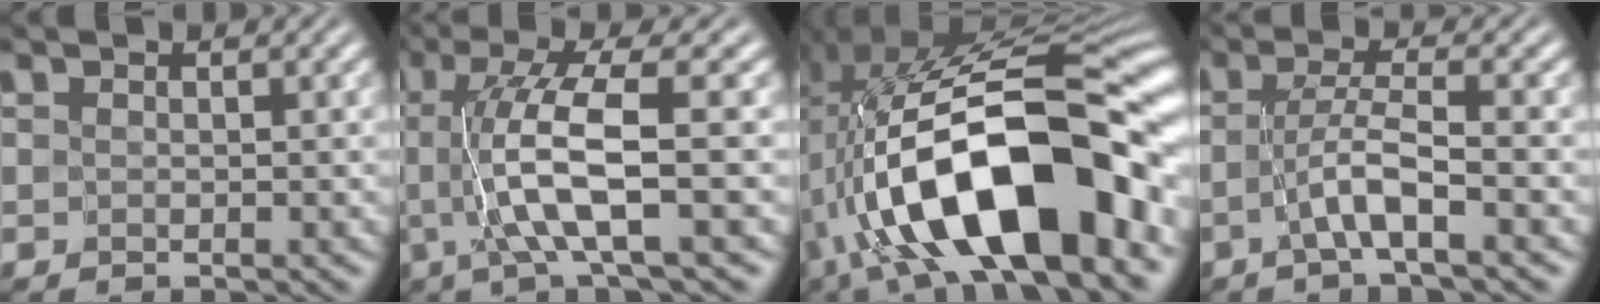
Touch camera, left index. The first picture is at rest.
{"total": 6.8, "force": [-0.4, 1.1, 6.7], "torque": [-0.121, 0.004, -0.004]}
{"total": 15.6, "force": [-3.8, 5.9, 14.0], "torque": [-0.203, 0.009, -0.066]}
{"total": 3.3, "force": [-1.4, -0.1, 3.0], "torque": [-0.057, 0.004, -0.032]}